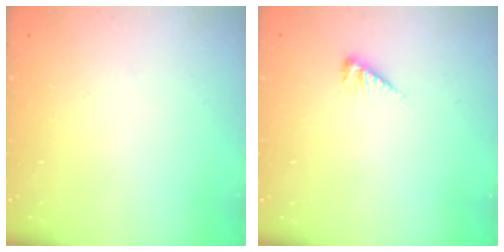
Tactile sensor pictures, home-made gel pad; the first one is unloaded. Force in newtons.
{"total": 5.1, "press": 5.1, "slide": 0.8}